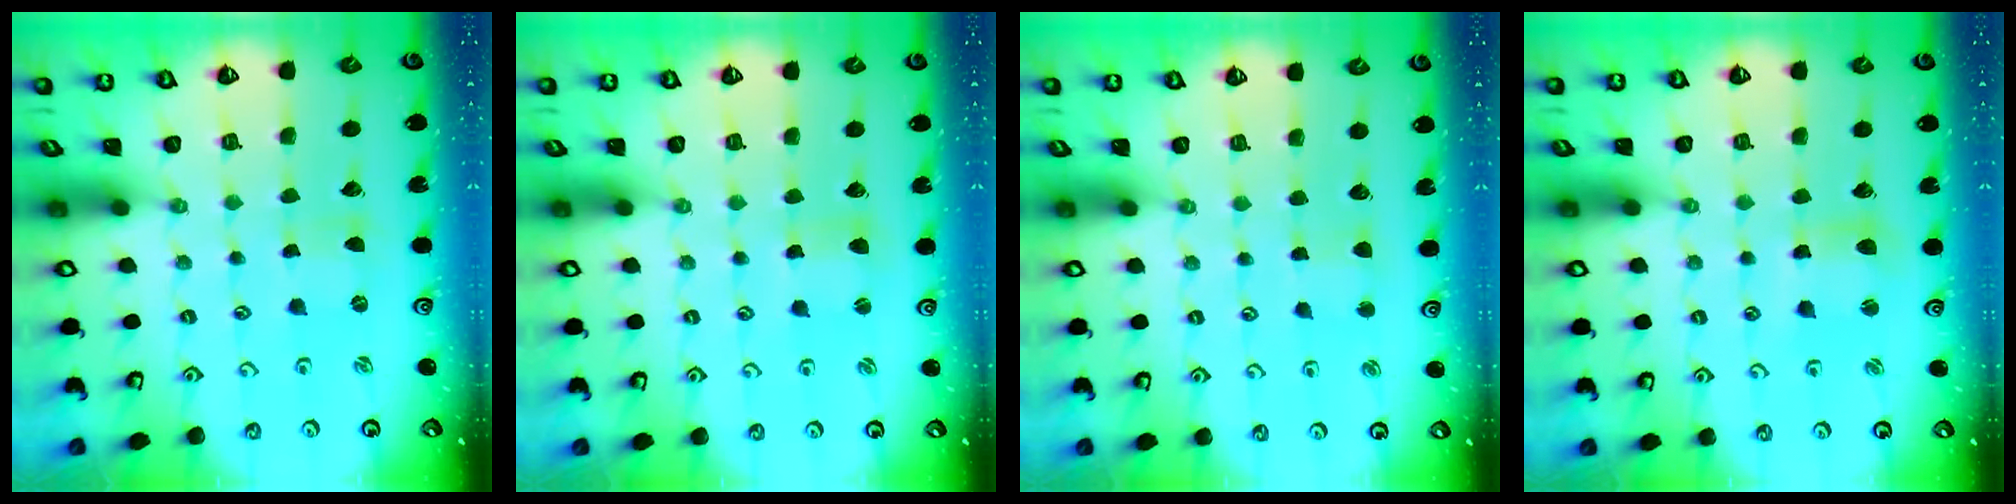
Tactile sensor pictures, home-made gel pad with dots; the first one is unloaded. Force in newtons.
{"total": 2.2, "press": 2.2, "slide": 0.3}
{"total": 2.5, "press": 2.5, "slide": 0.3}
{"total": 5.8, "press": 5.7, "slide": 0.7}